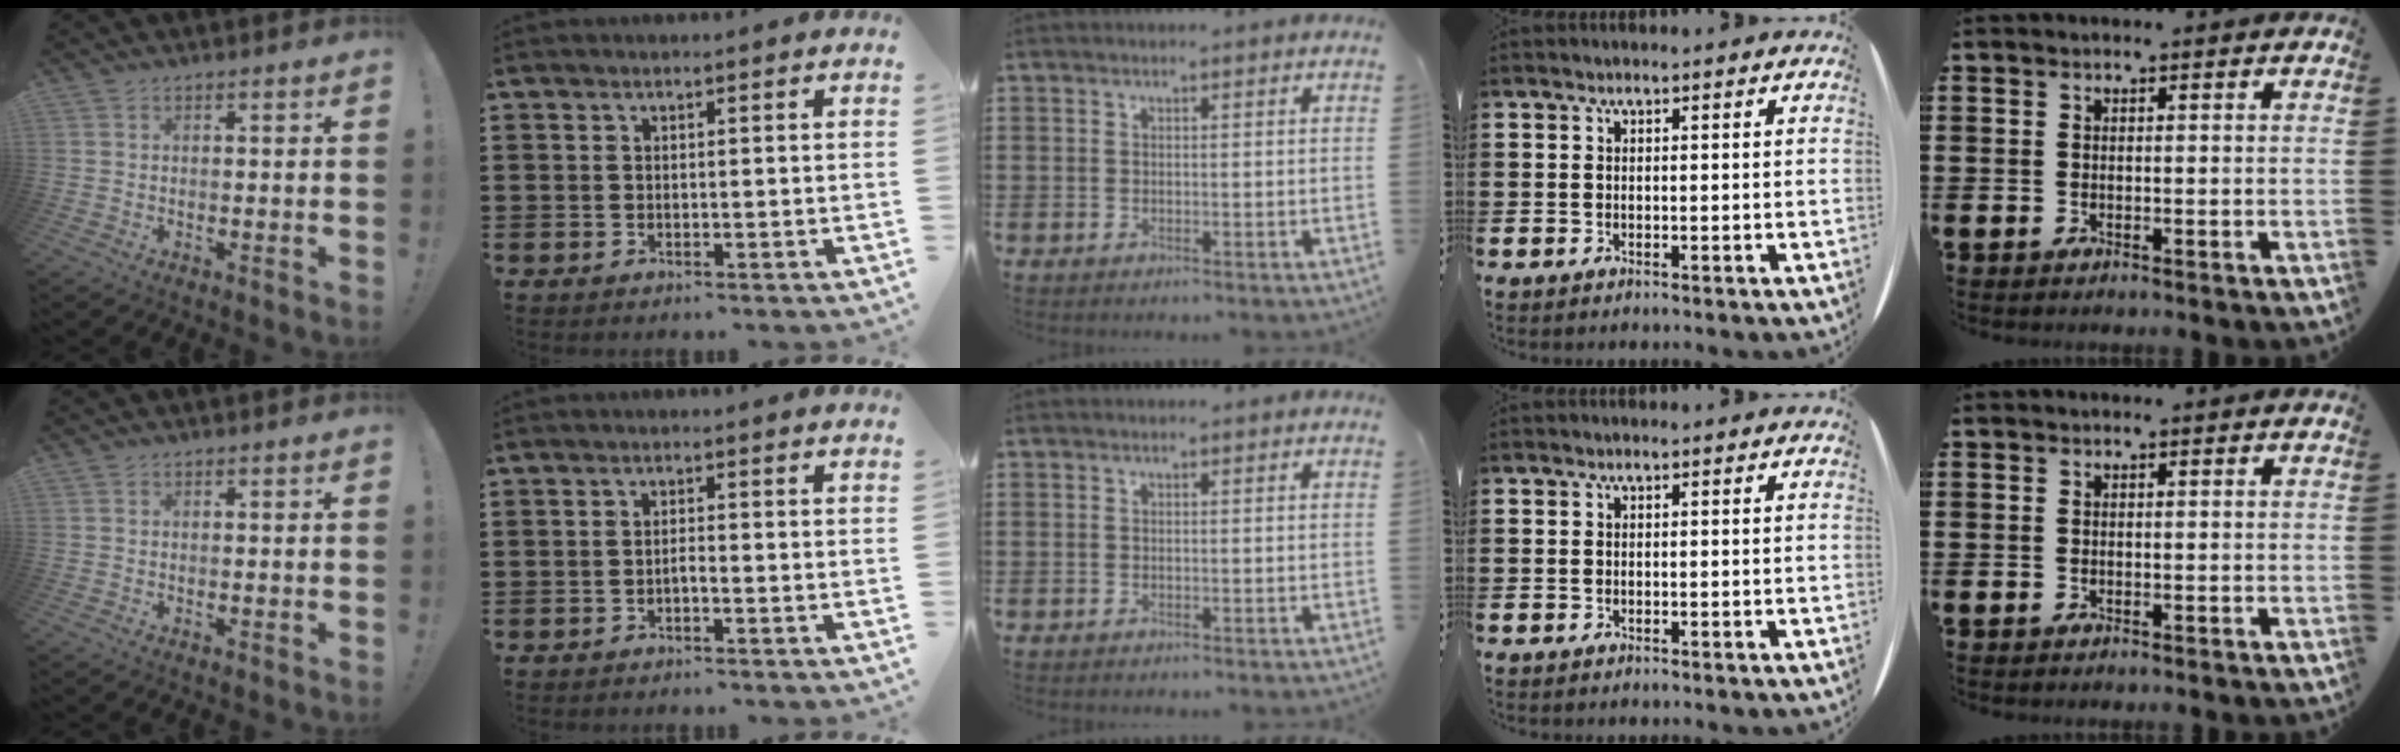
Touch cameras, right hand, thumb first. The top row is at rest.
{"index": {"total": 1.0, "force": [-0.6, 0.1, 0.7], "torque": [-0.015, -0.002, -0.012]}}